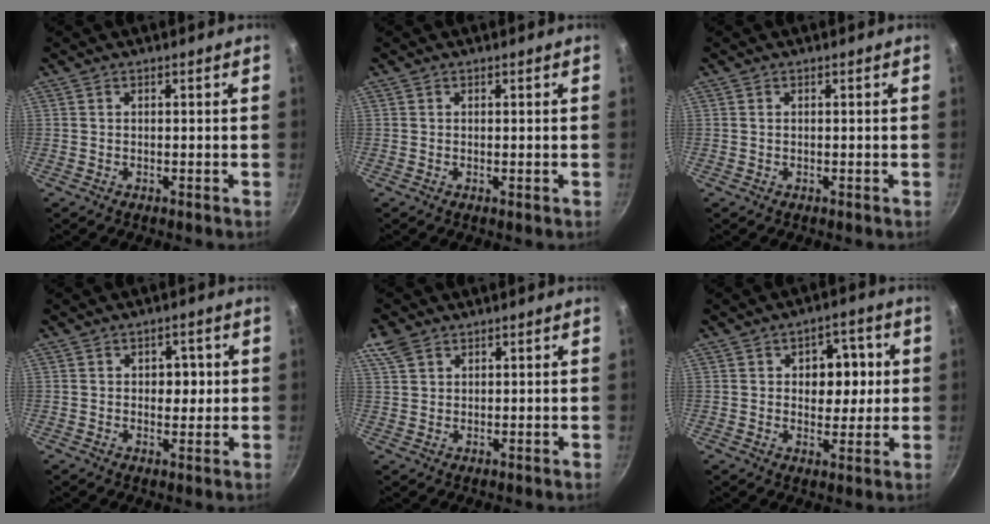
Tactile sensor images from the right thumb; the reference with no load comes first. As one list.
[{"total": 0.0}, {"total": 0.0}, {"total": 4.2, "force": [0.7, 3.0, 2.9], "torque": [-0.014, -0.002, 0.006]}, {"total": 4.6, "force": [2.8, 3.0, 2.1], "torque": [-0.035, -0.001, 0.056]}, {"total": 8.8, "force": [1.6, 6.2, 6.0], "torque": [-0.035, -0.001, 0.019]}]